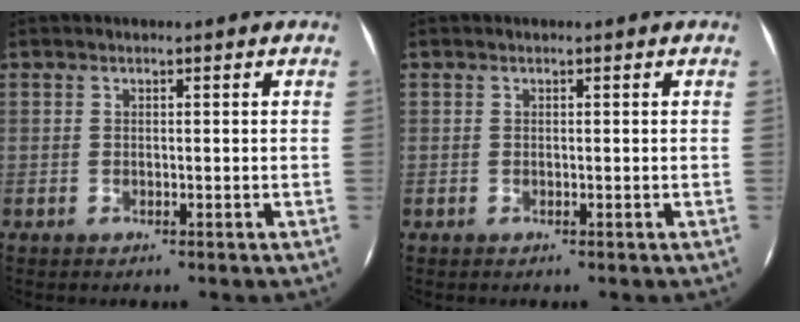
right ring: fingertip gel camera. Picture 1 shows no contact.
{"total": 0.0}